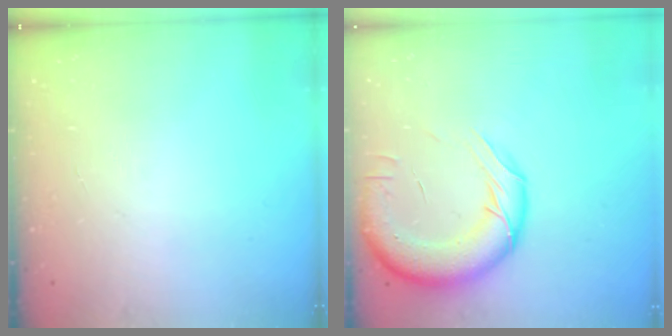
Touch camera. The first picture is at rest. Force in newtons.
{"total": 16.4, "press": 15.9, "slide": 4.0}